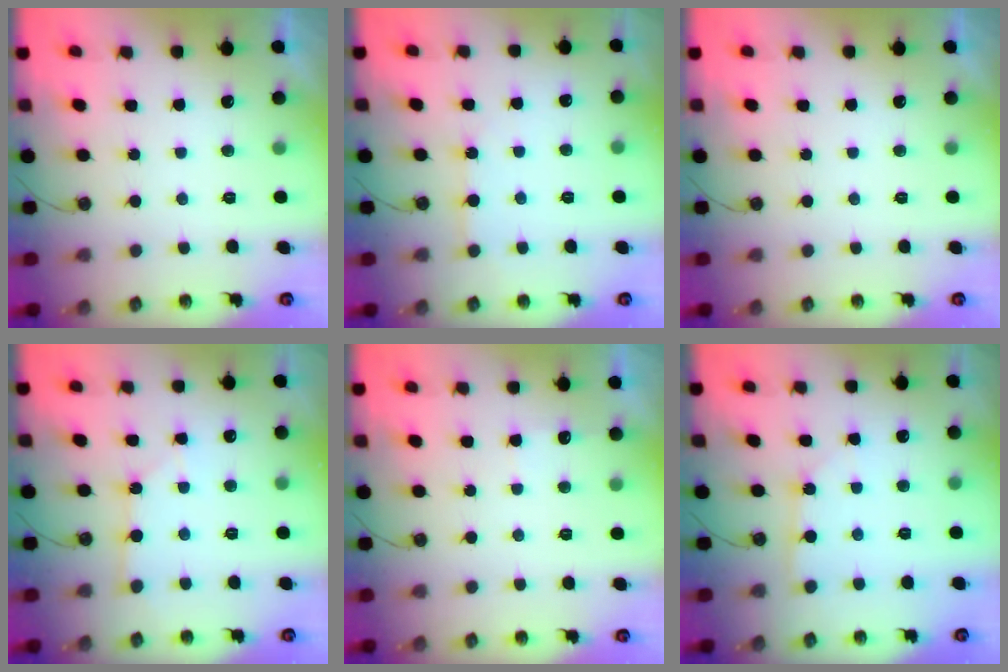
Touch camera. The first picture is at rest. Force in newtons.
{"total": 4.6, "press": 4.6, "slide": 0.6}
{"total": 0.0}
{"total": 2.3, "press": 2.2, "slide": 0.3}
{"total": 4.4, "press": 4.4, "slide": 0.4}
{"total": 1.9, "press": 1.8, "slide": 0.2}